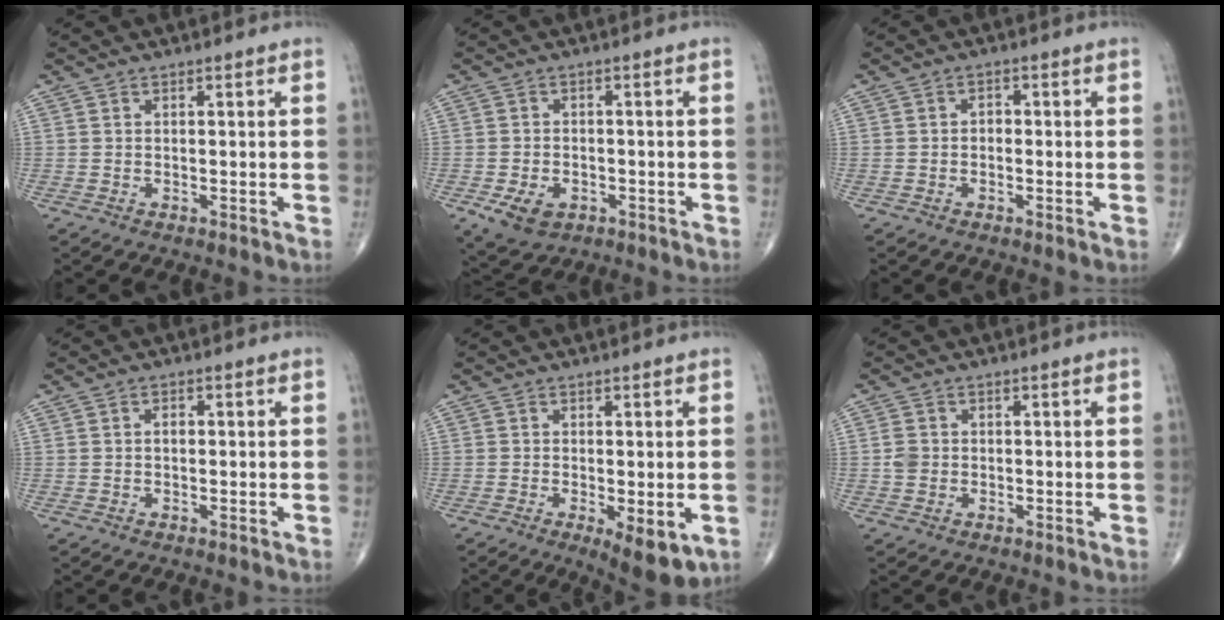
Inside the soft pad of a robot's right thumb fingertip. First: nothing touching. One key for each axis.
{"total": 6.0, "fx": -2.5, "fy": 4.2, "fz": 3.5, "tx": -0.059, "ty": 0.005, "tz": -0.034}
{"total": 1.3, "fx": -0.2, "fy": 0.9, "fz": 0.8, "tx": -0.004, "ty": 0.004, "tz": -0.008}
{"total": 1.2, "fx": 0.1, "fy": 0.7, "fz": 0.9, "tx": -0.014, "ty": 0.002, "tz": -0.001}
{"total": 7.4, "fx": -2.3, "fy": 2.8, "fz": 6.5, "tx": -0.088, "ty": -0.017, "tz": -0.029}
{"total": 2.2, "fx": -0.2, "fy": 1.8, "fz": 1.1, "tx": -0.019, "ty": 0.006, "tz": -0.005}